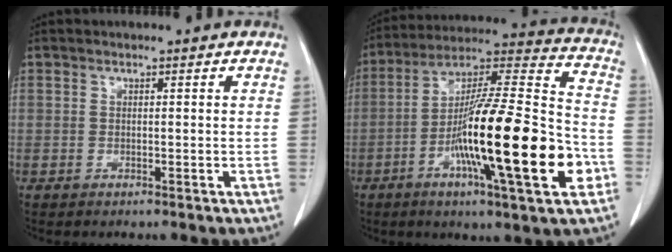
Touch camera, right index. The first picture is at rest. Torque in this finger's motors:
{"motor_torque": [2.14, 0.00, 1.05, 0.21]}